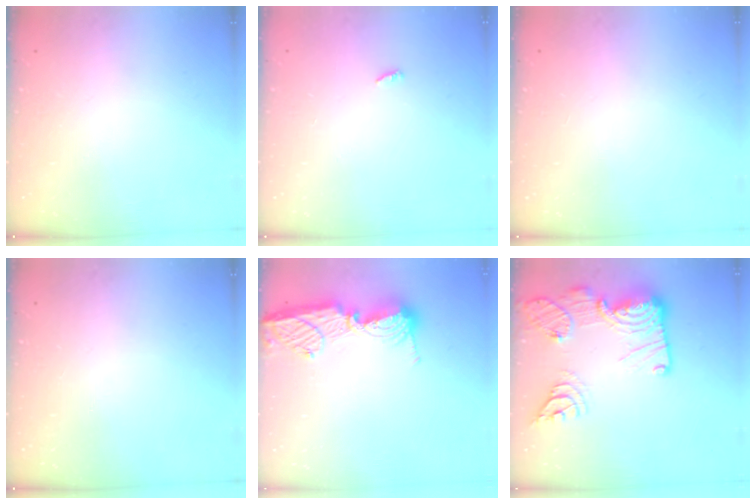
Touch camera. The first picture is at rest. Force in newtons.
{"total": 2.3, "press": 2.3, "slide": 0.2}
{"total": 1.1, "press": 0.8, "slide": 0.7}
{"total": 0.0}
{"total": 12.7, "press": 12.6, "slide": 1.2}
{"total": 22.9, "press": 22.8, "slide": 2.3}